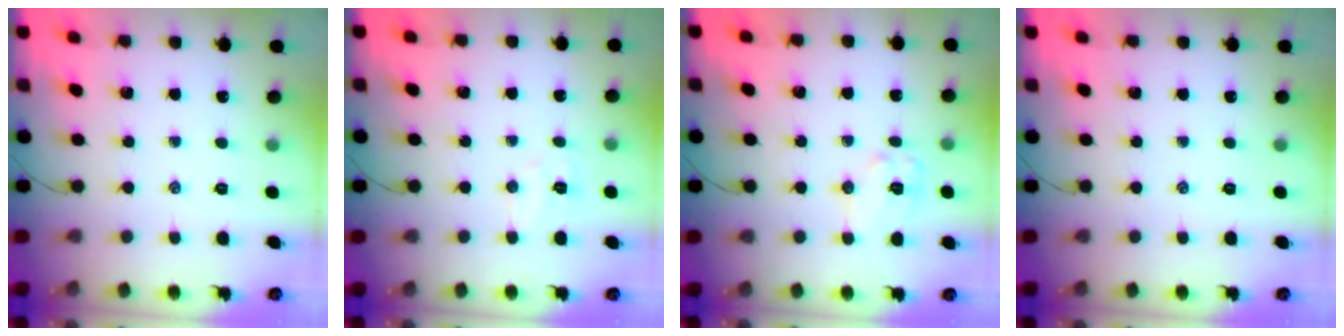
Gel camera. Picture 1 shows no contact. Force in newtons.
{"total": 4.9, "press": 4.8, "slide": 1.0}
{"total": 7.8, "press": 7.8, "slide": 0.2}
{"total": 0.0}